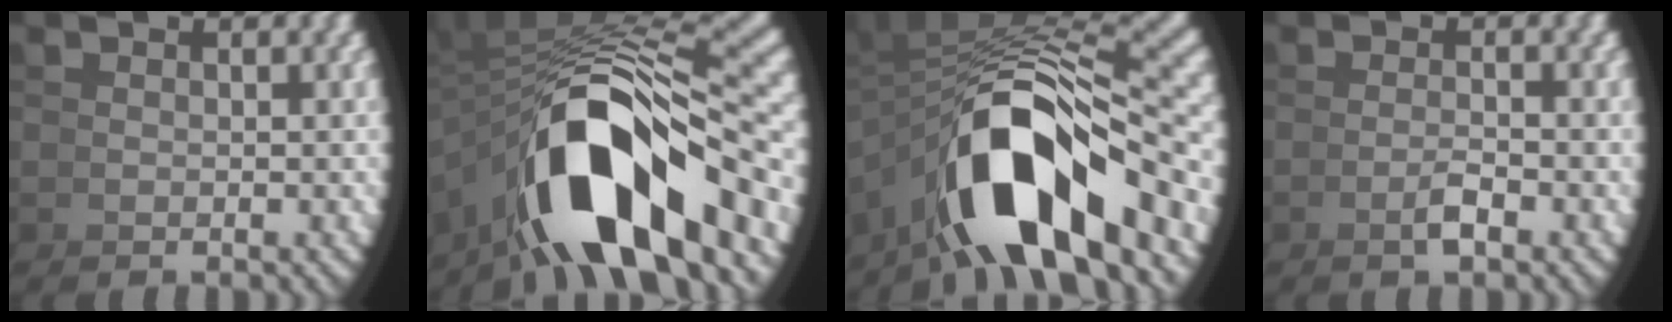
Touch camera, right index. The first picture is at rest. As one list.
[{"total": 13.9, "force": [-2.5, 6.1, 12.3], "torque": [-0.211, 0.000, -0.026]}, {"total": 12.9, "force": [-3.0, 5.8, 11.2], "torque": [-0.196, -0.003, -0.034]}, {"total": 1.4, "force": [-0.9, -0.7, 0.9], "torque": [-0.004, 0.009, -0.019]}]